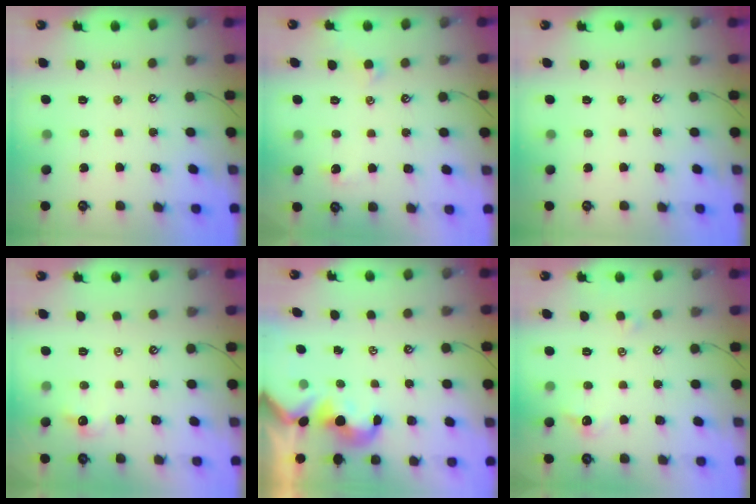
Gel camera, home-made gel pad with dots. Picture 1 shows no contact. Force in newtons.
{"total": 0.9, "press": 0.6, "slide": 0.6}
{"total": 0.0}
{"total": 0.9, "press": 0.6, "slide": 0.6}
{"total": 0.5, "press": 0.2, "slide": 0.5}
{"total": 2.5, "press": 2.4, "slide": 0.7}